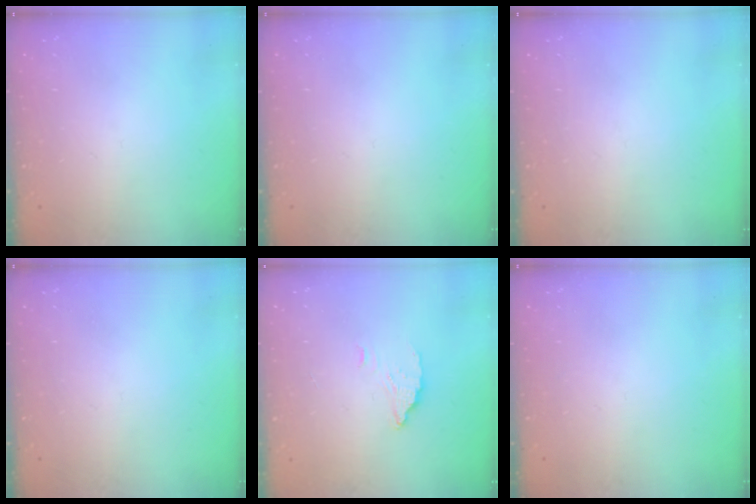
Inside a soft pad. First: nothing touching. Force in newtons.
{"total": 0.0}
{"total": 0.0}
{"total": 0.0}
{"total": 3.6, "press": 3.6, "slide": 0.3}
{"total": 0.0}